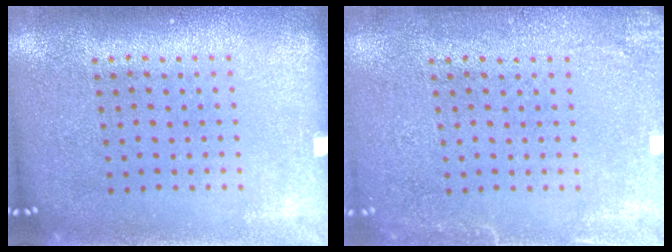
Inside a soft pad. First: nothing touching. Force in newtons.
{"total": 2.6, "press": 2.6, "slide": 0.3}